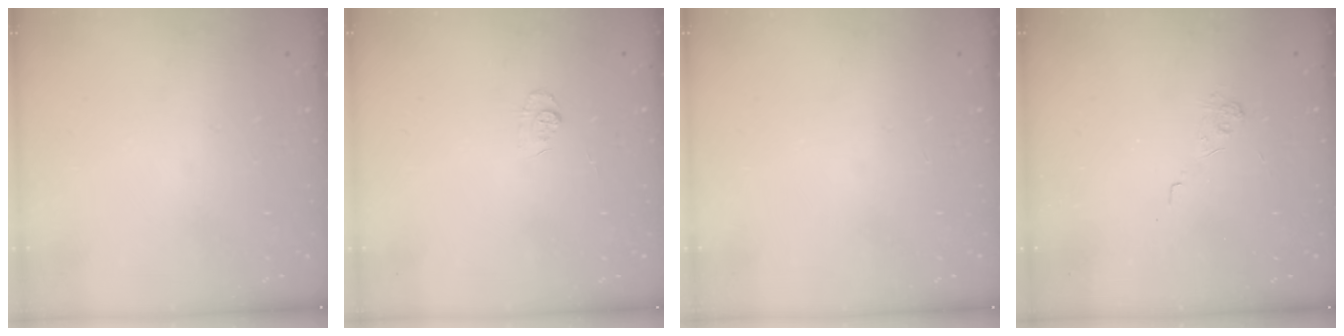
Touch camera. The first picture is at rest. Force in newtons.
{"total": 4.9, "press": 4.9, "slide": 0.6}
{"total": 0.0}
{"total": 2.0, "press": 1.4, "slide": 1.4}